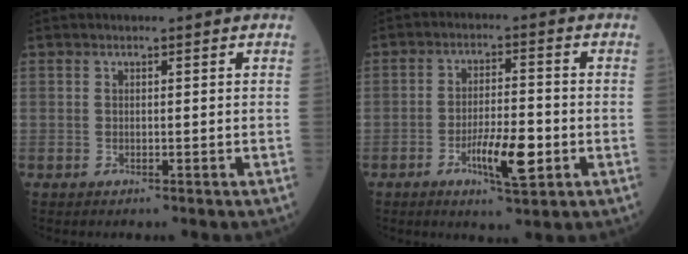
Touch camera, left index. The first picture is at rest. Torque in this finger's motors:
{"motor_torque": [0.14, 0.18, 0.19, 0.05]}